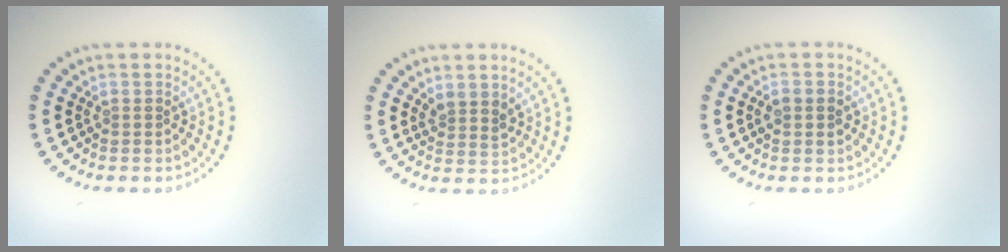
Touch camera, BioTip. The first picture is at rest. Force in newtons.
{"total": 1.7, "press": 1.3, "slide": 1.0}
{"total": 2.0, "press": 2.0, "slide": 0.1}